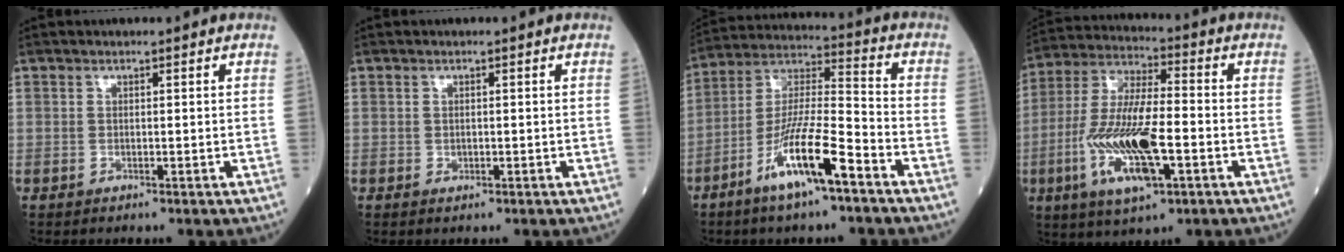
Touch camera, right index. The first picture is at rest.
{"total": 0.8, "force": [-0.1, 0.5, 0.6], "torque": [-0.011, -0.002, 0.000]}
{"total": 13.5, "force": [-7.3, 1.5, 11.3], "torque": [-0.219, -0.010, -0.139]}
{"total": 16.4, "force": [-4.7, 3.9, 15.2], "torque": [-0.316, -0.011, -0.083]}